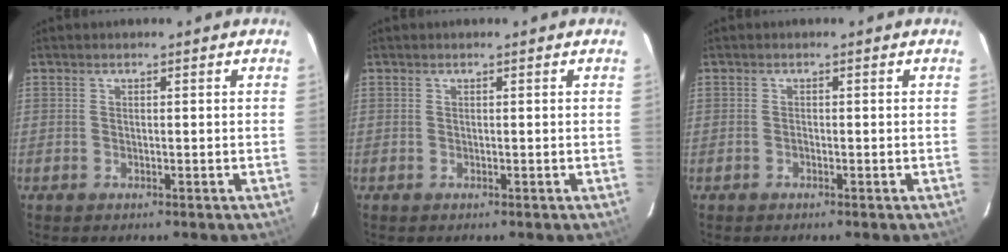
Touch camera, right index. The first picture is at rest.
{"total": 0.0}
{"total": 0.6, "force": [-0.4, 0.3, 0.3], "torque": [-0.005, 0.002, -0.008]}